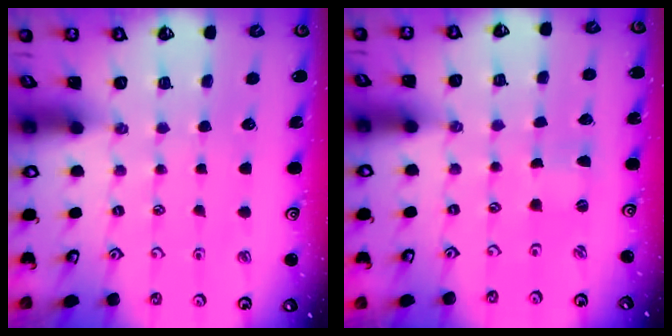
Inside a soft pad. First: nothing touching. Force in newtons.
{"total": 0.0}